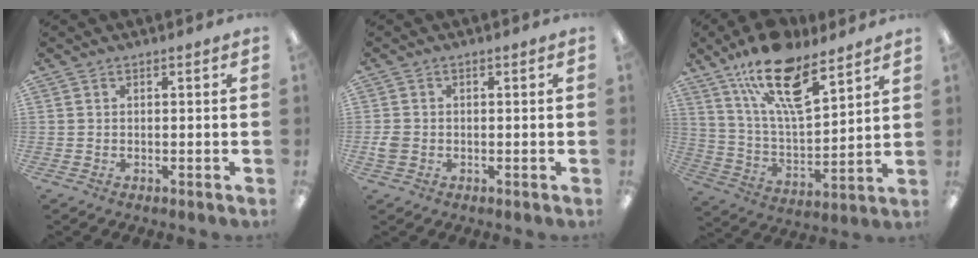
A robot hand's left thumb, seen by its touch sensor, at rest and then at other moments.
{"total": 2.5, "force": [-0.5, 2.0, 1.4], "torque": [-0.023, 0.006, -0.010]}
{"total": 19.6, "force": [12.9, 7.6, 12.6], "torque": [-0.219, -0.065, 0.223]}